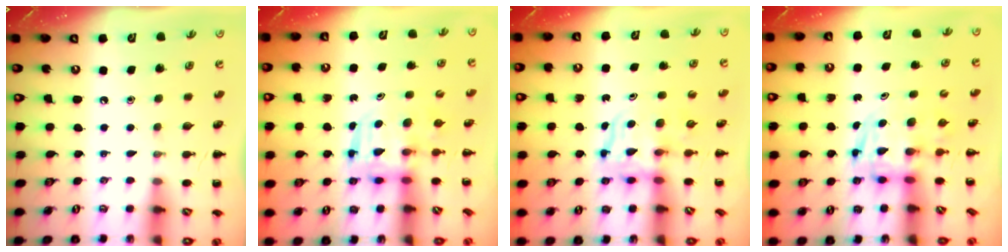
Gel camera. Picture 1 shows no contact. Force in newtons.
{"total": 3.0, "press": 3.0, "slide": 0.3}
{"total": 3.6, "press": 3.6, "slide": 0.2}
{"total": 2.7, "press": 2.7, "slide": 0.5}